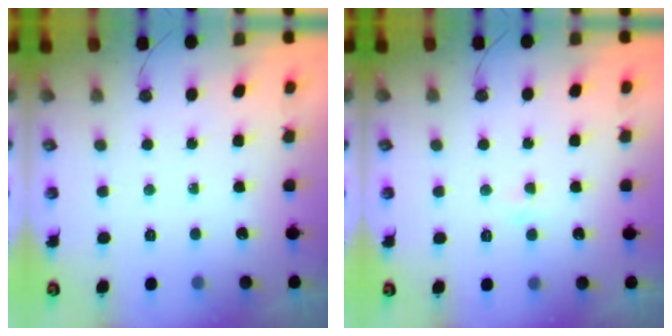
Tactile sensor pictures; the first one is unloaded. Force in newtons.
{"total": 2.1, "press": 2.0, "slide": 0.3}